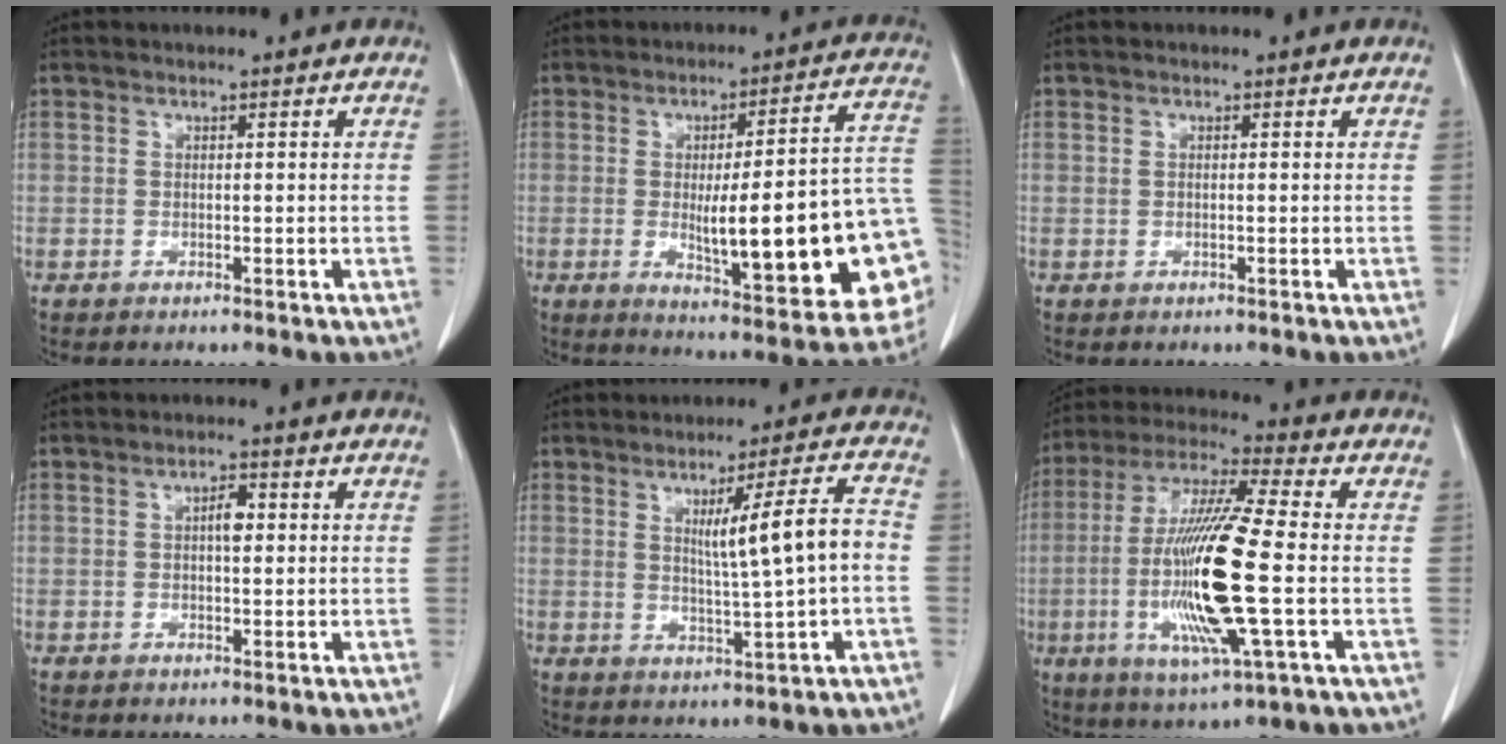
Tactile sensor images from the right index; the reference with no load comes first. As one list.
[{"total": 23.8, "force": [-3.3, 3.7, 23.2], "torque": [-0.237, 0.008, -0.033]}, {"total": 0.0}, {"total": 2.4, "force": [0.3, 0.9, 2.2], "torque": [-0.035, 0.004, 0.004]}, {"total": 8.4, "force": [0.4, -0.5, 8.4], "torque": [-0.130, 0.001, 0.011]}, {"total": 18.2, "force": [-2.7, 1.2, 17.9], "torque": [-0.370, -0.013, -0.054]}]